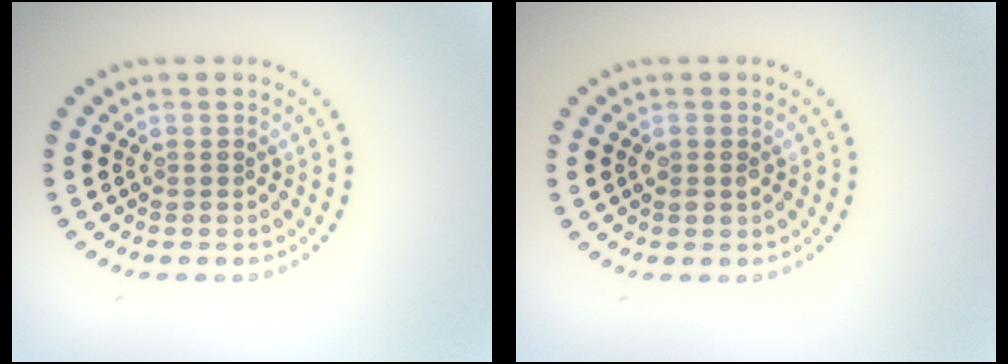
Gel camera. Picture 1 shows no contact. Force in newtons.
{"total": 1.1, "press": 1.1, "slide": 0.2}